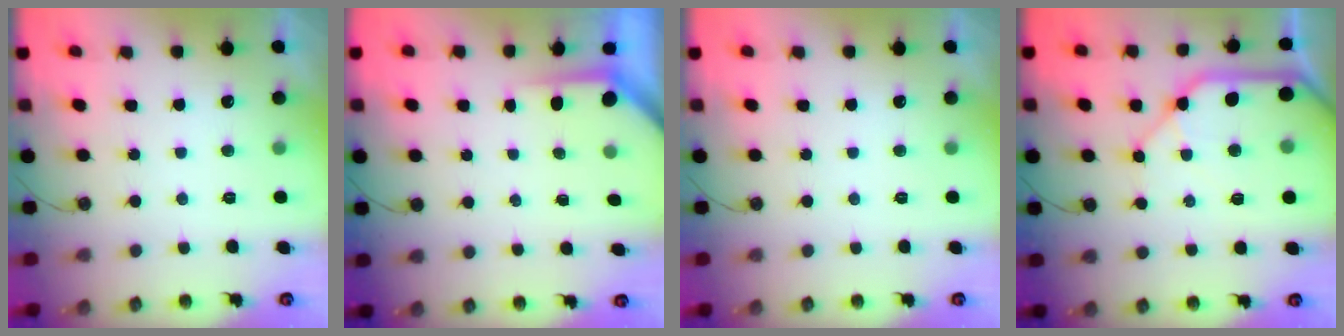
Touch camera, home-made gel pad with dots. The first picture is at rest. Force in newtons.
{"total": 3.5, "press": 3.5, "slide": 0.2}
{"total": 0.0}
{"total": 15.2, "press": 15.0, "slide": 2.4}